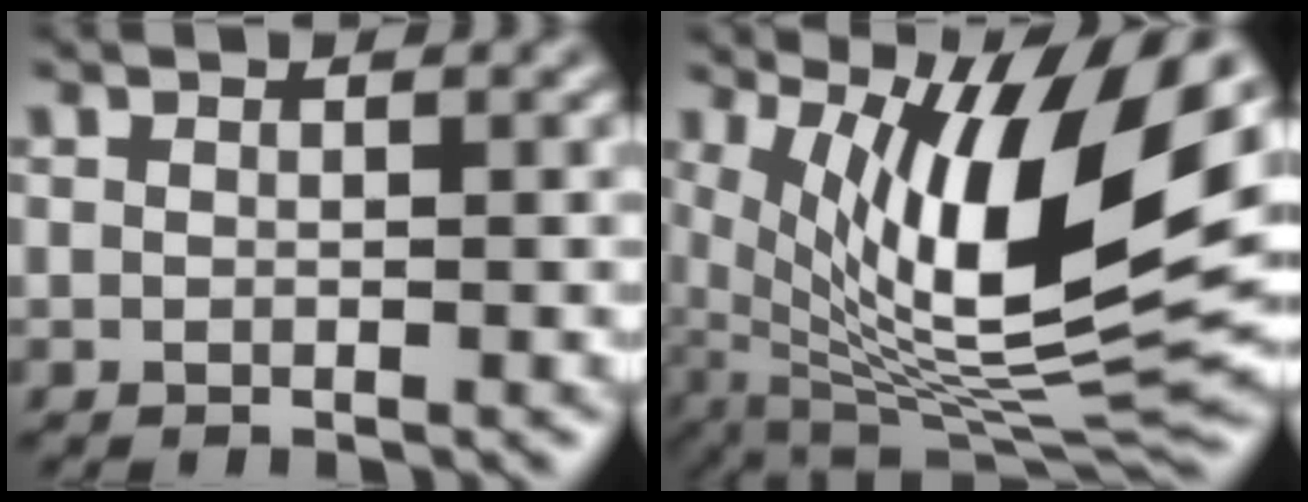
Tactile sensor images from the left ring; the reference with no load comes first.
{"total": 13.6, "force": [4.3, 4.2, 12.1], "torque": [-0.203, -0.007, 0.082]}